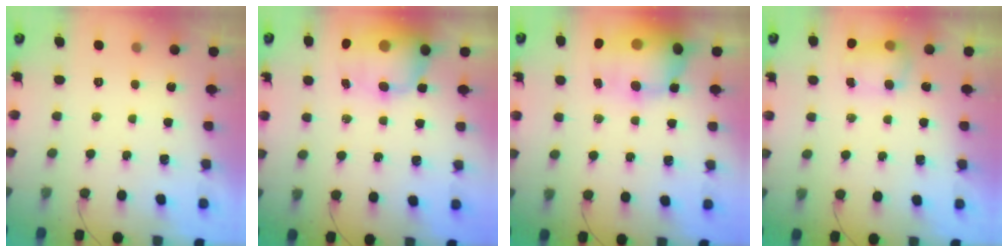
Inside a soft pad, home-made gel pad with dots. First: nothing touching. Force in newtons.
{"total": 12.4, "press": 12.0, "slide": 2.8}
{"total": 18.3, "press": 16.3, "slide": 8.4}
{"total": 6.3, "press": 6.3, "slide": 0.7}